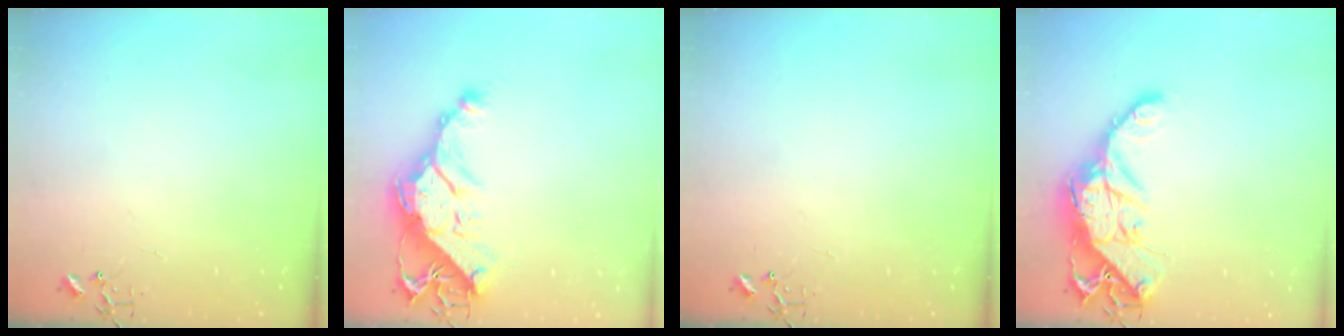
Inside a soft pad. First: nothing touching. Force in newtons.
{"total": 15.6, "press": 15.4, "slide": 2.1}
{"total": 0.0}
{"total": 16.1, "press": 16.1, "slide": 1.6}